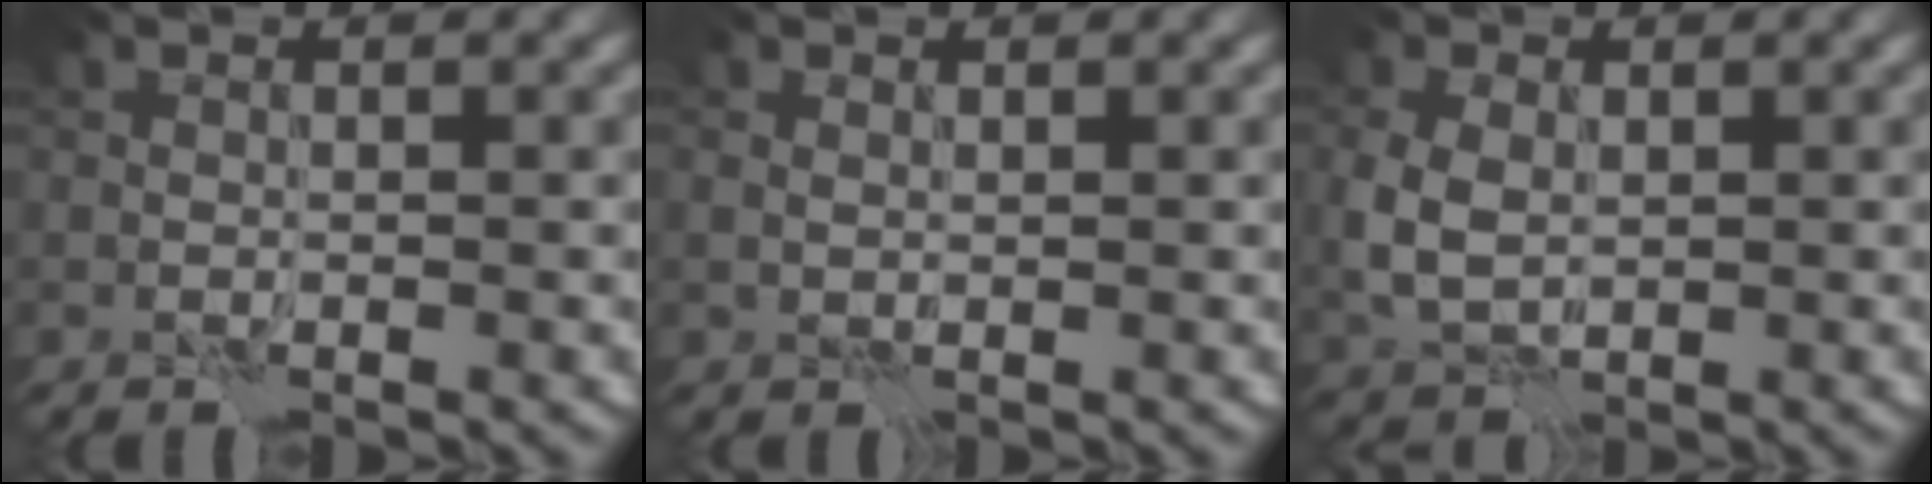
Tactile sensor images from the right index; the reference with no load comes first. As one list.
[{"total": 0.6, "force": [0.4, 0.4, 0.0], "torque": [0.000, -0.003, 0.010]}, {"total": 3.6, "force": [0.3, 2.7, 2.4], "torque": [-0.063, -0.003, 0.005]}]